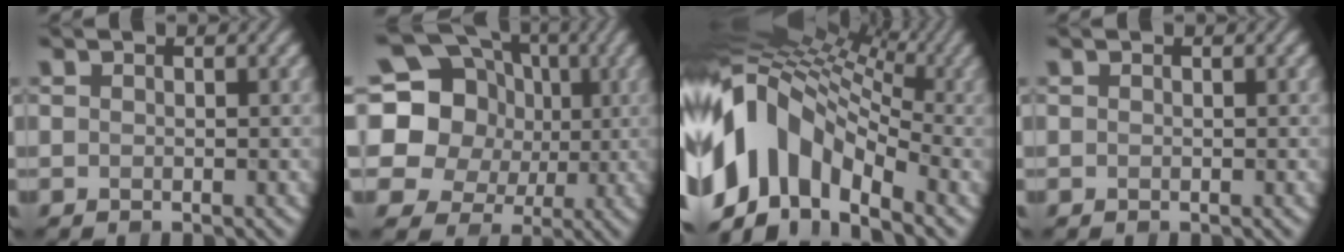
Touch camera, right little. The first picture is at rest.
{"total": 18.2, "force": [3.4, 16.4, 7.0], "torque": [-0.154, 0.021, 0.030]}
{"total": 14.4, "force": [-3.0, 9.4, 10.4], "torque": [-0.217, 0.013, -0.066]}
{"total": 0.0}